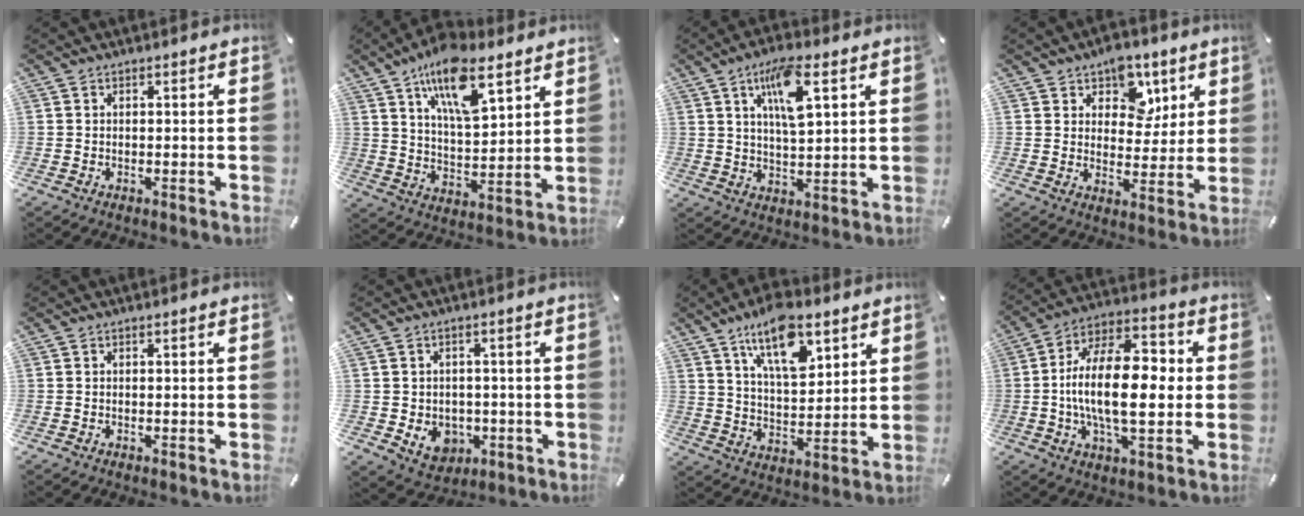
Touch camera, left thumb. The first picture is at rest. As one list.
[{"total": 15.1, "force": [9.9, 6.3, 9.5], "torque": [-0.169, -0.036, 0.172]}, {"total": 9.8, "force": [5.1, 3.4, 7.7], "torque": [-0.137, -0.003, 0.084]}, {"total": 9.8, "force": [5.4, 7.5, 3.4], "torque": [-0.036, -0.030, 0.093]}, {"total": 0.0}, {"total": 6.4, "force": [-1.3, 5.7, 2.5], "torque": [-0.037, 0.004, -0.021]}, {"total": 14.3, "force": [8.7, 6.8, 9.1], "torque": [-0.149, -0.031, 0.151]}, {"total": 19.0, "force": [-0.9, 9.1, 16.6], "torque": [-0.311, 0.000, -0.025]}]